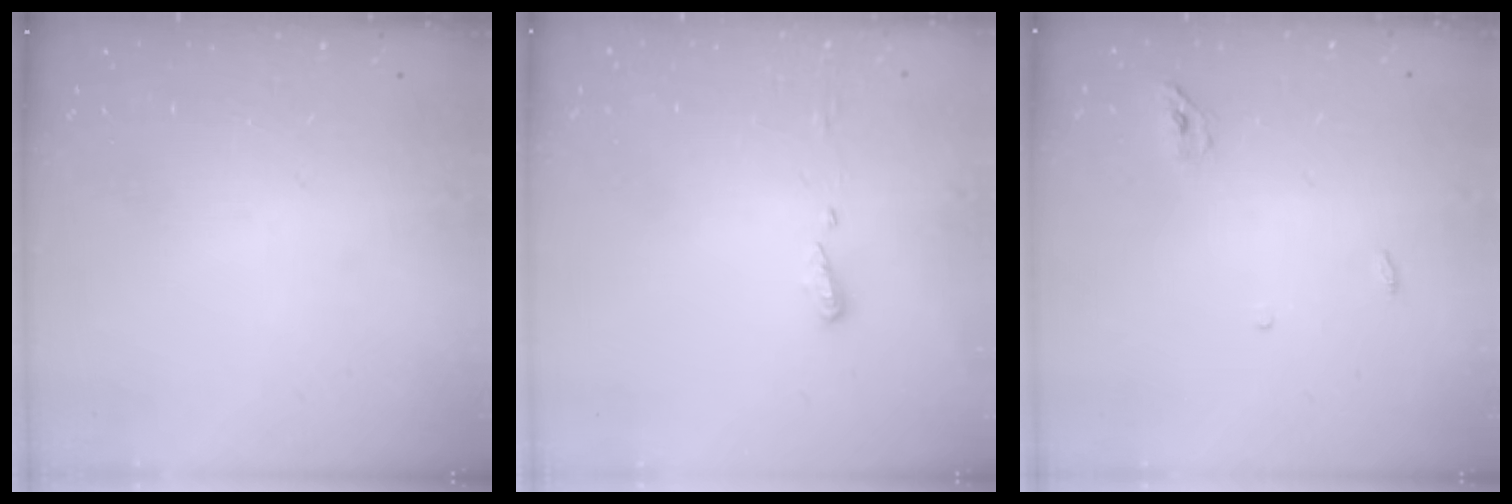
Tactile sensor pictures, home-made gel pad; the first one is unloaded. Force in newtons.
{"total": 4.0, "press": 3.9, "slide": 0.5}
{"total": 3.7, "press": 3.5, "slide": 1.1}